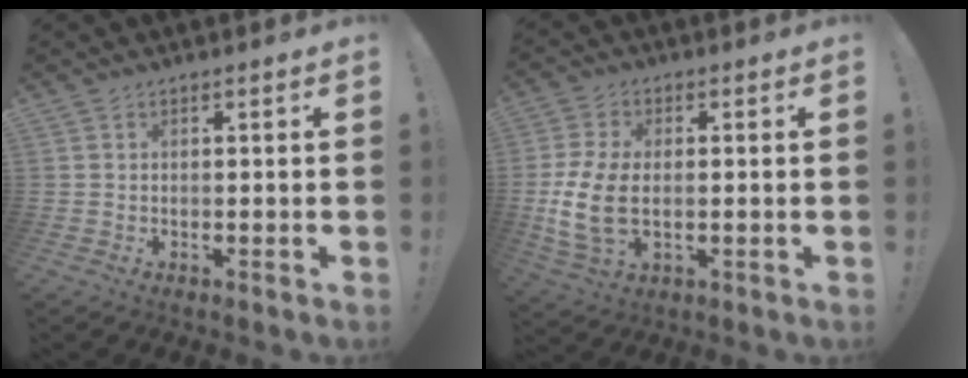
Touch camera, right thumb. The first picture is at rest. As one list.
[{"total": 12.1, "force": [-1.1, 7.2, 9.6], "torque": [-0.193, -0.006, -0.013]}]